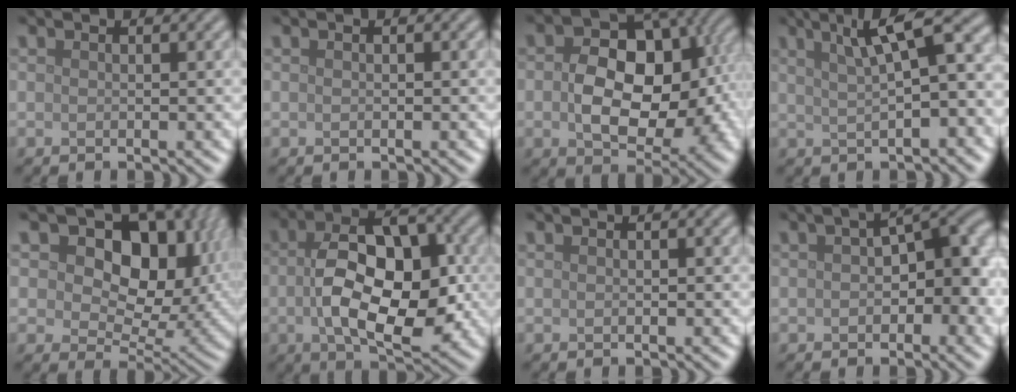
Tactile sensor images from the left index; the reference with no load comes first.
{"total": 0.0}
{"total": 11.0, "force": [-0.1, 7.2, 8.3], "torque": [-0.132, -0.003, 0.005]}
{"total": 8.2, "force": [2.9, 2.5, 7.3], "torque": [-0.100, 0.025, 0.045]}
{"total": 14.5, "force": [5.0, 8.9, 10.3], "torque": [-0.121, 0.011, 0.072]}
{"total": 10.9, "force": [-0.6, 6.1, 9.0], "torque": [-0.146, -0.005, -0.005]}
{"total": 0.0}
{"total": 8.1, "force": [0.5, 4.2, 6.9], "torque": [-0.079, 0.016, -0.001]}